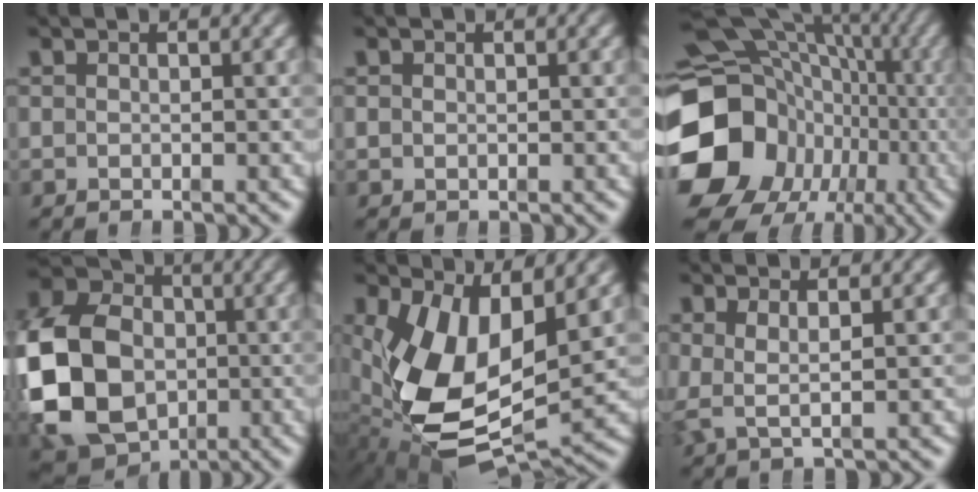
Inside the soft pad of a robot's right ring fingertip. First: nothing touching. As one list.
[{"total": 0.6, "force": [0.1, 0.5, 0.3], "torque": [-0.008, -0.005, 0.006]}, {"total": 20.7, "force": [-3.4, 17.4, 10.7], "torque": [-0.217, -0.068, -0.043]}, {"total": 15.8, "force": [-1.2, 13.1, 8.7], "torque": [-0.207, -0.053, -0.010]}, {"total": 11.3, "force": [-1.2, 6.5, 9.1], "torque": [-0.207, -0.049, 0.010]}, {"total": 2.9, "force": [0.7, 1.5, 2.4], "torque": [-0.060, -0.009, 0.016]}]